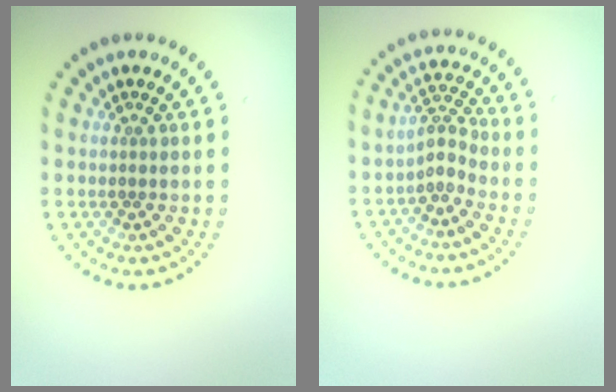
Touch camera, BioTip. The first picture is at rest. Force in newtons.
{"total": 2.2, "press": 1.5, "slide": 1.5}